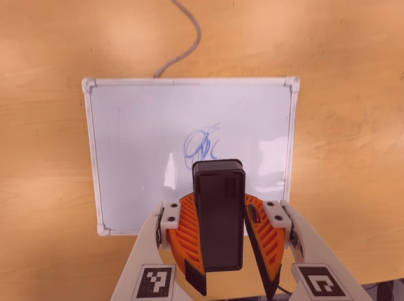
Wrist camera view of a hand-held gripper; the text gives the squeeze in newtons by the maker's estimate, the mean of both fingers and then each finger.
{"total": 8.0, "left": 8.7, "right": 7.3}